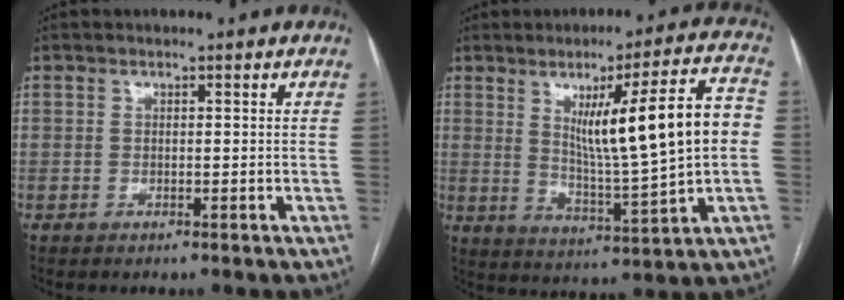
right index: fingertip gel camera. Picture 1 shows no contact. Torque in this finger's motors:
{"motor_torque": [1.33, 0.81, 0.96, 0.16]}